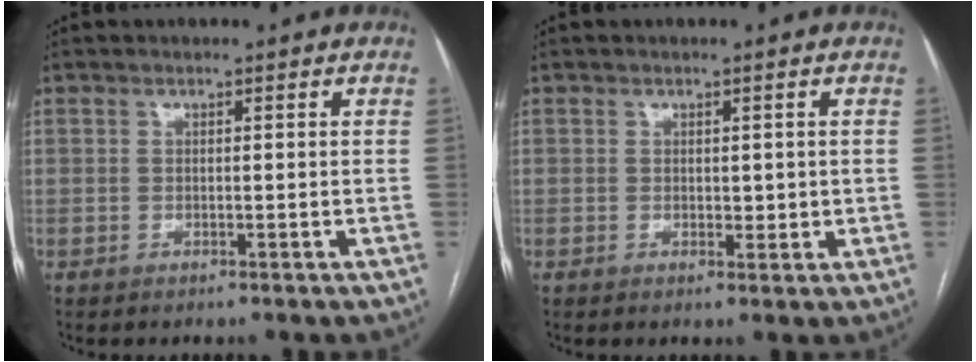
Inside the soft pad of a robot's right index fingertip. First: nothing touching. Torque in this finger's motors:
{"motor_torque": [-0.38, 0.85, 0.00, 0.01]}